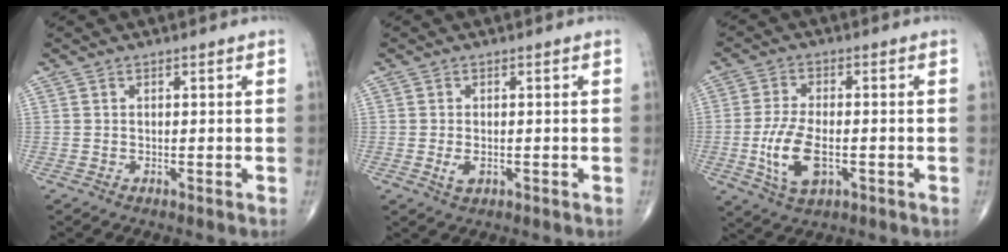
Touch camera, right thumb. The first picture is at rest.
{"total": 2.4, "force": [-0.5, 1.3, 1.9], "torque": [-0.036, -0.004, -0.007]}
{"total": 9.7, "force": [-2.2, 4.8, 8.1], "torque": [-0.163, 0.002, -0.036]}